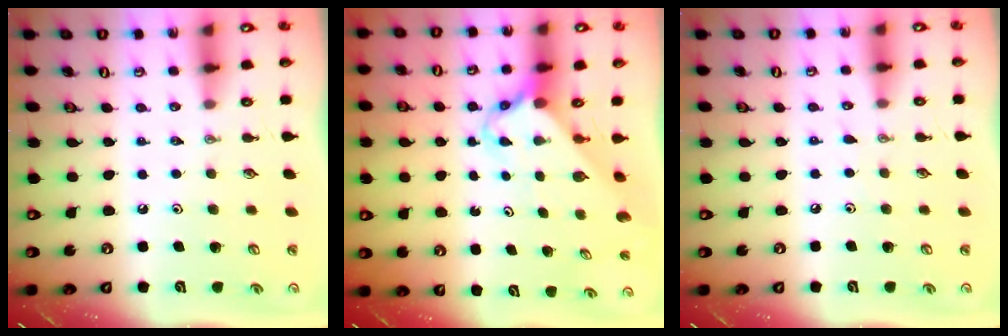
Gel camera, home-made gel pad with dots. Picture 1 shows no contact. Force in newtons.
{"total": 2.7, "press": 2.7, "slide": 0.2}
{"total": 2.3, "press": 2.3, "slide": 0.3}